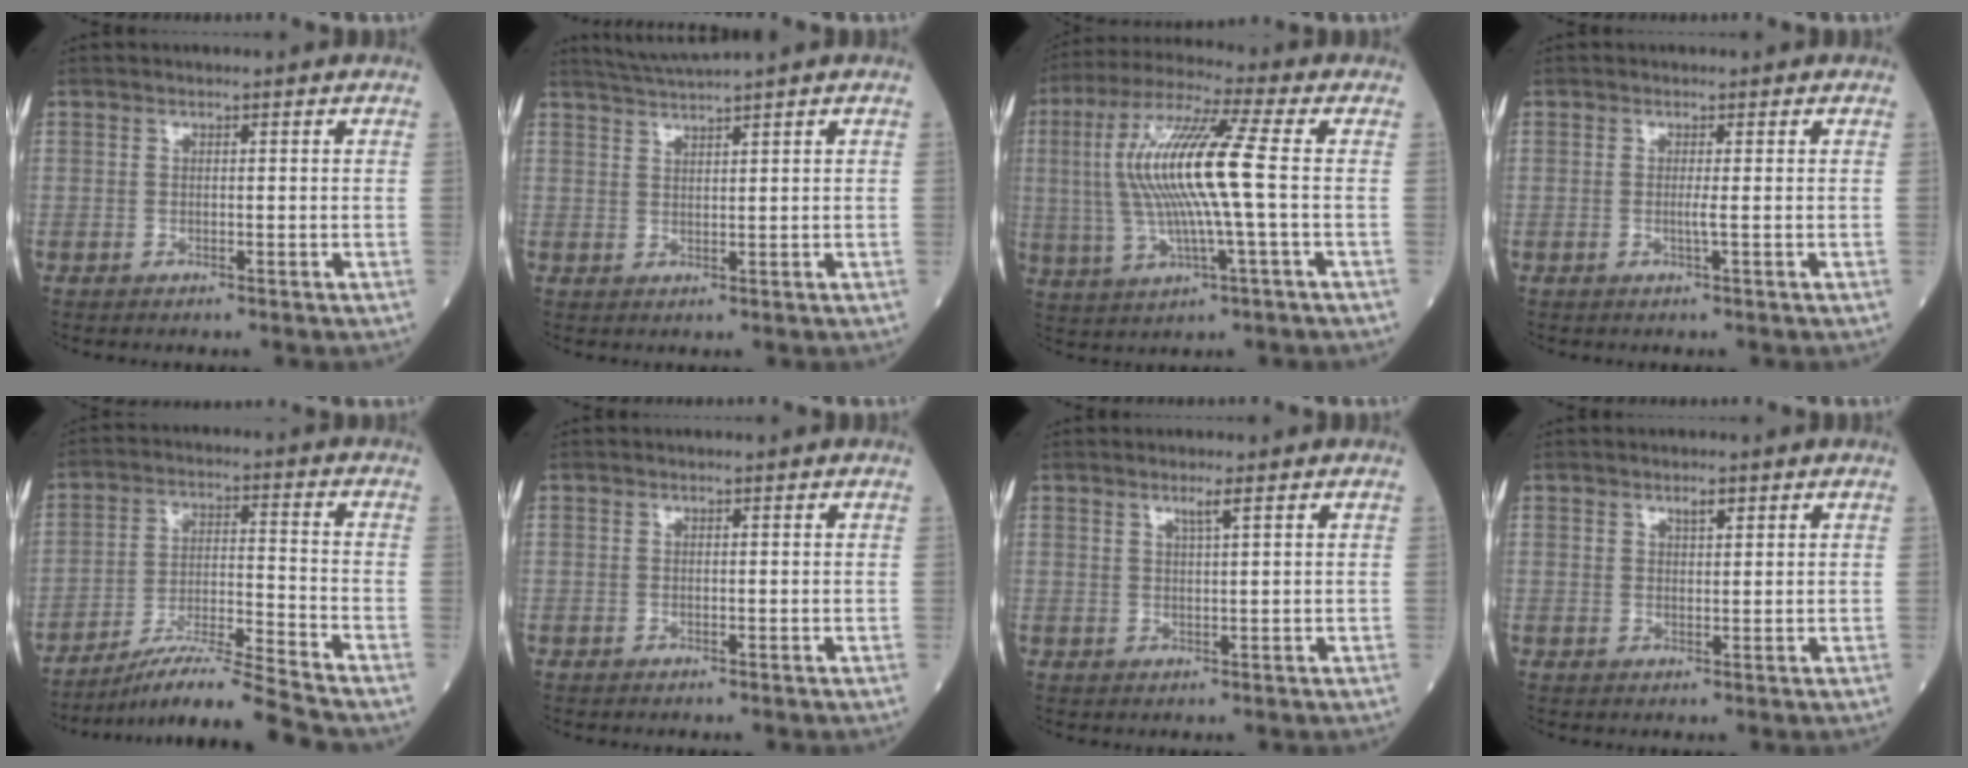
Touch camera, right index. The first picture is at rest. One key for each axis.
{"total": 3.5, "fx": 3.1, "fy": -1.5, "fz": 0.6, "tx": -0.017, "ty": -0.001, "tz": 0.067}
{"total": 14.4, "fx": 0.7, "fy": 0.6, "fz": 14.4, "tx": -0.300, "ty": 0.014, "tz": 0.012}
{"total": 0.9, "fx": -0.1, "fy": -0.4, "fz": 0.8, "tx": -0.012, "ty": 0.000, "tz": -0.004}
{"total": 10.8, "fx": -9.8, "fy": -2.3, "fz": 4.0, "tx": -0.070, "ty": -0.001, "tz": -0.172}
{"total": 0.0}
{"total": 1.7, "fx": 1.1, "fy": -0.2, "fz": 1.3, "tx": -0.028, "ty": 0.000, "tz": 0.024}
{"total": 1.8, "fx": 1.2, "fy": 0.6, "fz": 1.1, "tx": -0.021, "ty": 0.000, "tz": 0.023}